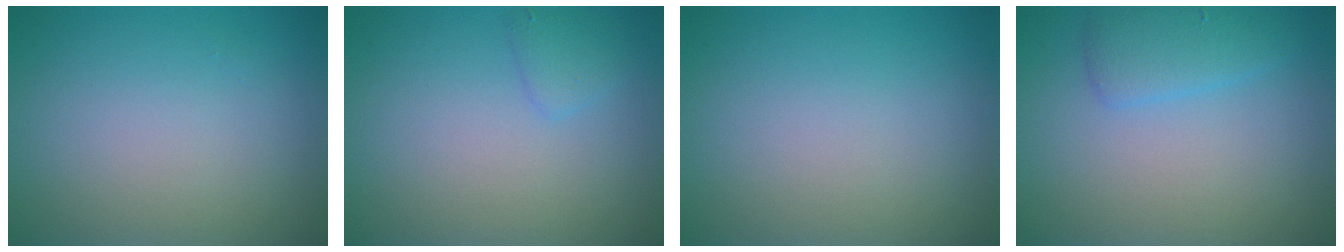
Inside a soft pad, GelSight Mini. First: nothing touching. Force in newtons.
{"total": 1.2, "press": 1.2, "slide": 0.1}
{"total": 0.0}
{"total": 2.4, "press": 2.4, "slide": 0.3}